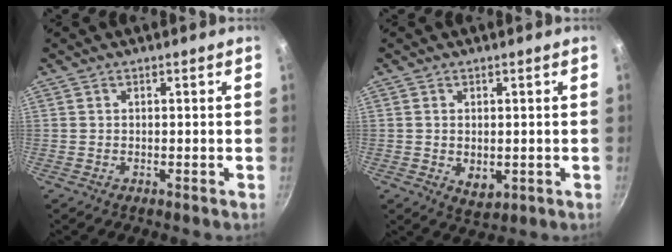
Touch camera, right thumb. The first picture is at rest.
{"total": 4.1, "force": [-0.3, 2.8, 3.0], "torque": [-0.046, -0.013, 0.000]}